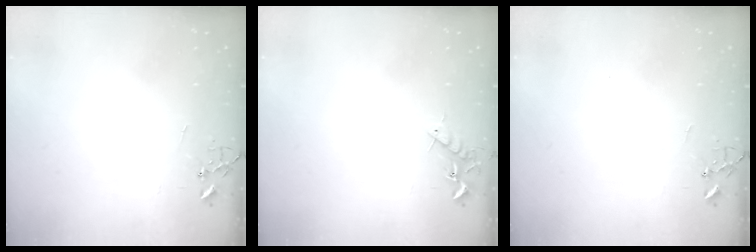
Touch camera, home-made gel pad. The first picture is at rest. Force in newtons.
{"total": 7.0, "press": 6.9, "slide": 0.9}
{"total": 0.0}